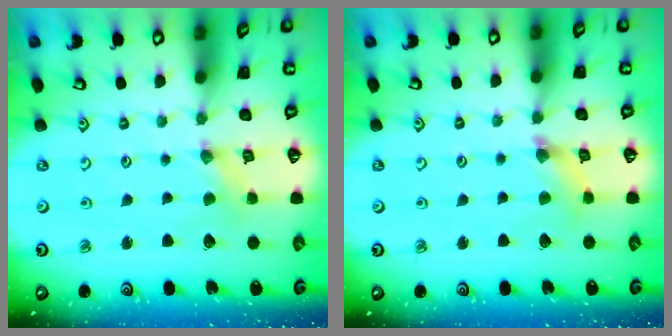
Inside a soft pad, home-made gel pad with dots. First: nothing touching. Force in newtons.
{"total": 4.3, "press": 4.3, "slide": 0.4}